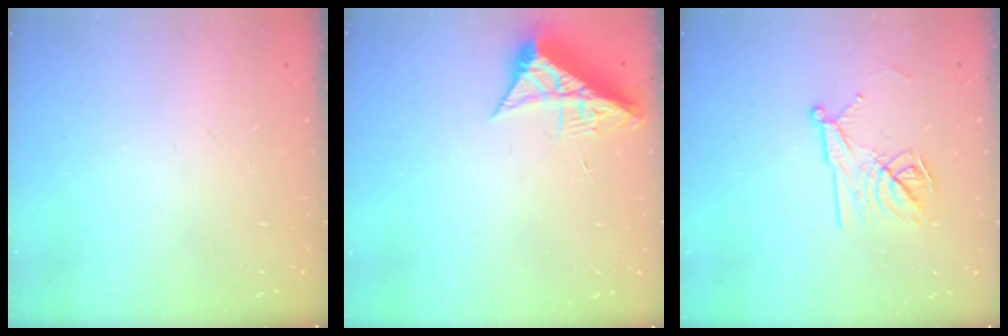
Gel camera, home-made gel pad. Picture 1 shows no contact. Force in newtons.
{"total": 7.7, "press": 7.7, "slide": 0.4}
{"total": 12.0, "press": 12.0, "slide": 0.1}